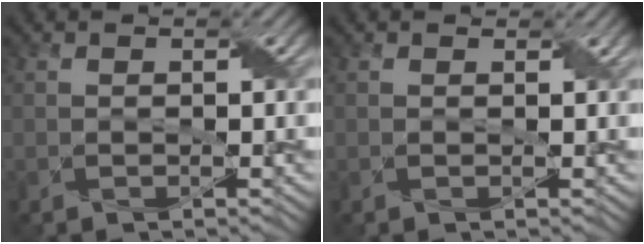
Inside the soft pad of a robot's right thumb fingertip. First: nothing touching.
{"total": 0.6, "force": [0.5, 0.2, 0.1], "torque": [-0.005, -0.002, 0.009]}